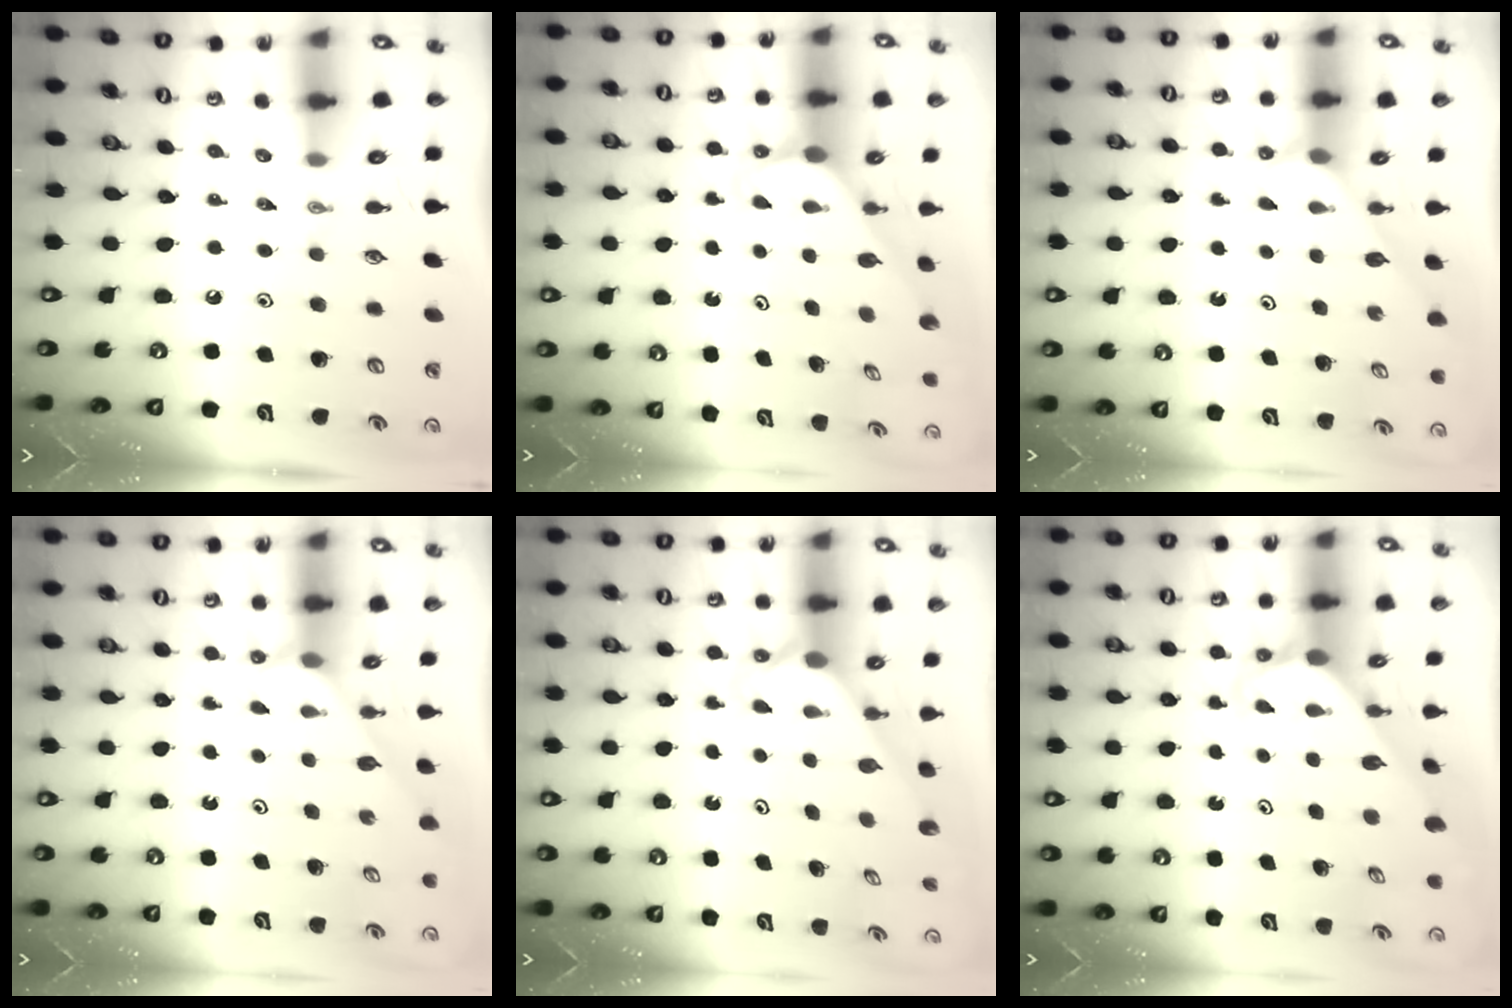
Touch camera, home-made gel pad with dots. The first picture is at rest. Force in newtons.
{"total": 1.9, "press": 1.9, "slide": 0.1}
{"total": 2.9, "press": 2.9, "slide": 0.4}
{"total": 2.9, "press": 2.9, "slide": 0.4}
{"total": 2.2, "press": 2.2, "slide": 0.1}
{"total": 2.7, "press": 2.7, "slide": 0.1}